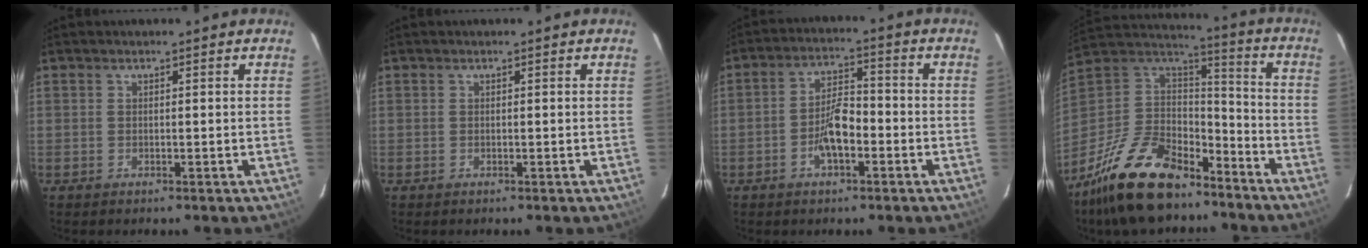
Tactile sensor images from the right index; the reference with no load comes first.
{"total": 0.0}
{"total": 5.4, "force": [-2.3, 2.1, 4.4], "torque": [-0.088, 0.010, -0.037]}
{"total": 23.6, "force": [-16.6, 11.0, 12.6], "torque": [-0.271, 0.004, -0.274]}